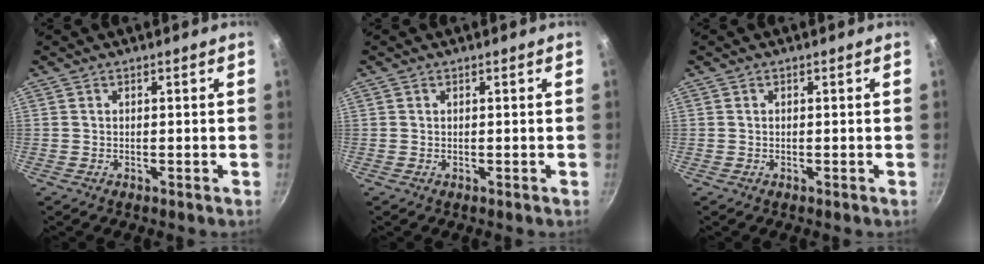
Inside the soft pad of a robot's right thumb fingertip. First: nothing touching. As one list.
[{"total": 0.0}, {"total": 0.0}]